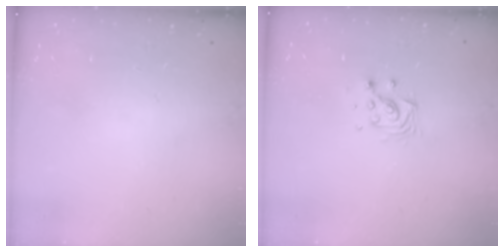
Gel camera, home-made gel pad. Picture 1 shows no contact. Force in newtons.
{"total": 6.3, "press": 6.3, "slide": 0.3}